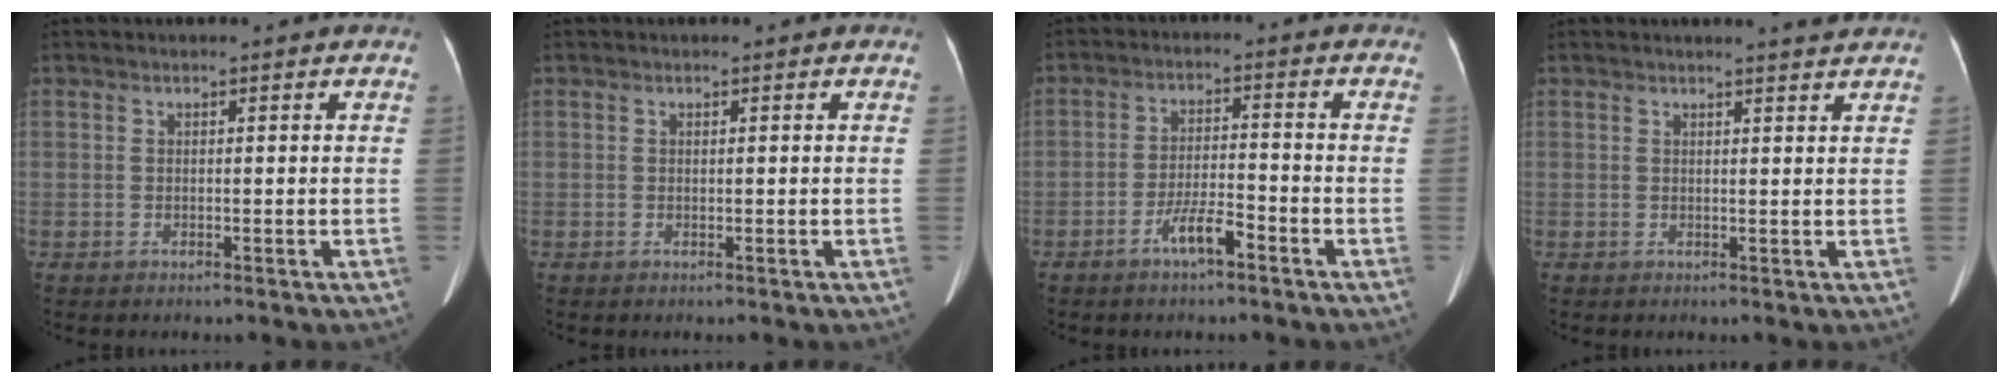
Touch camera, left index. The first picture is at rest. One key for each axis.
{"total": 0.0}
{"total": 5.1, "fx": -3.3, "fy": 0.6, "fz": 3.9, "tx": -0.080, "ty": -0.002, "tz": -0.061}
{"total": 2.4, "fx": 2.3, "fy": -0.6, "fz": 0.7, "tx": -0.012, "ty": -0.006, "tz": 0.024}